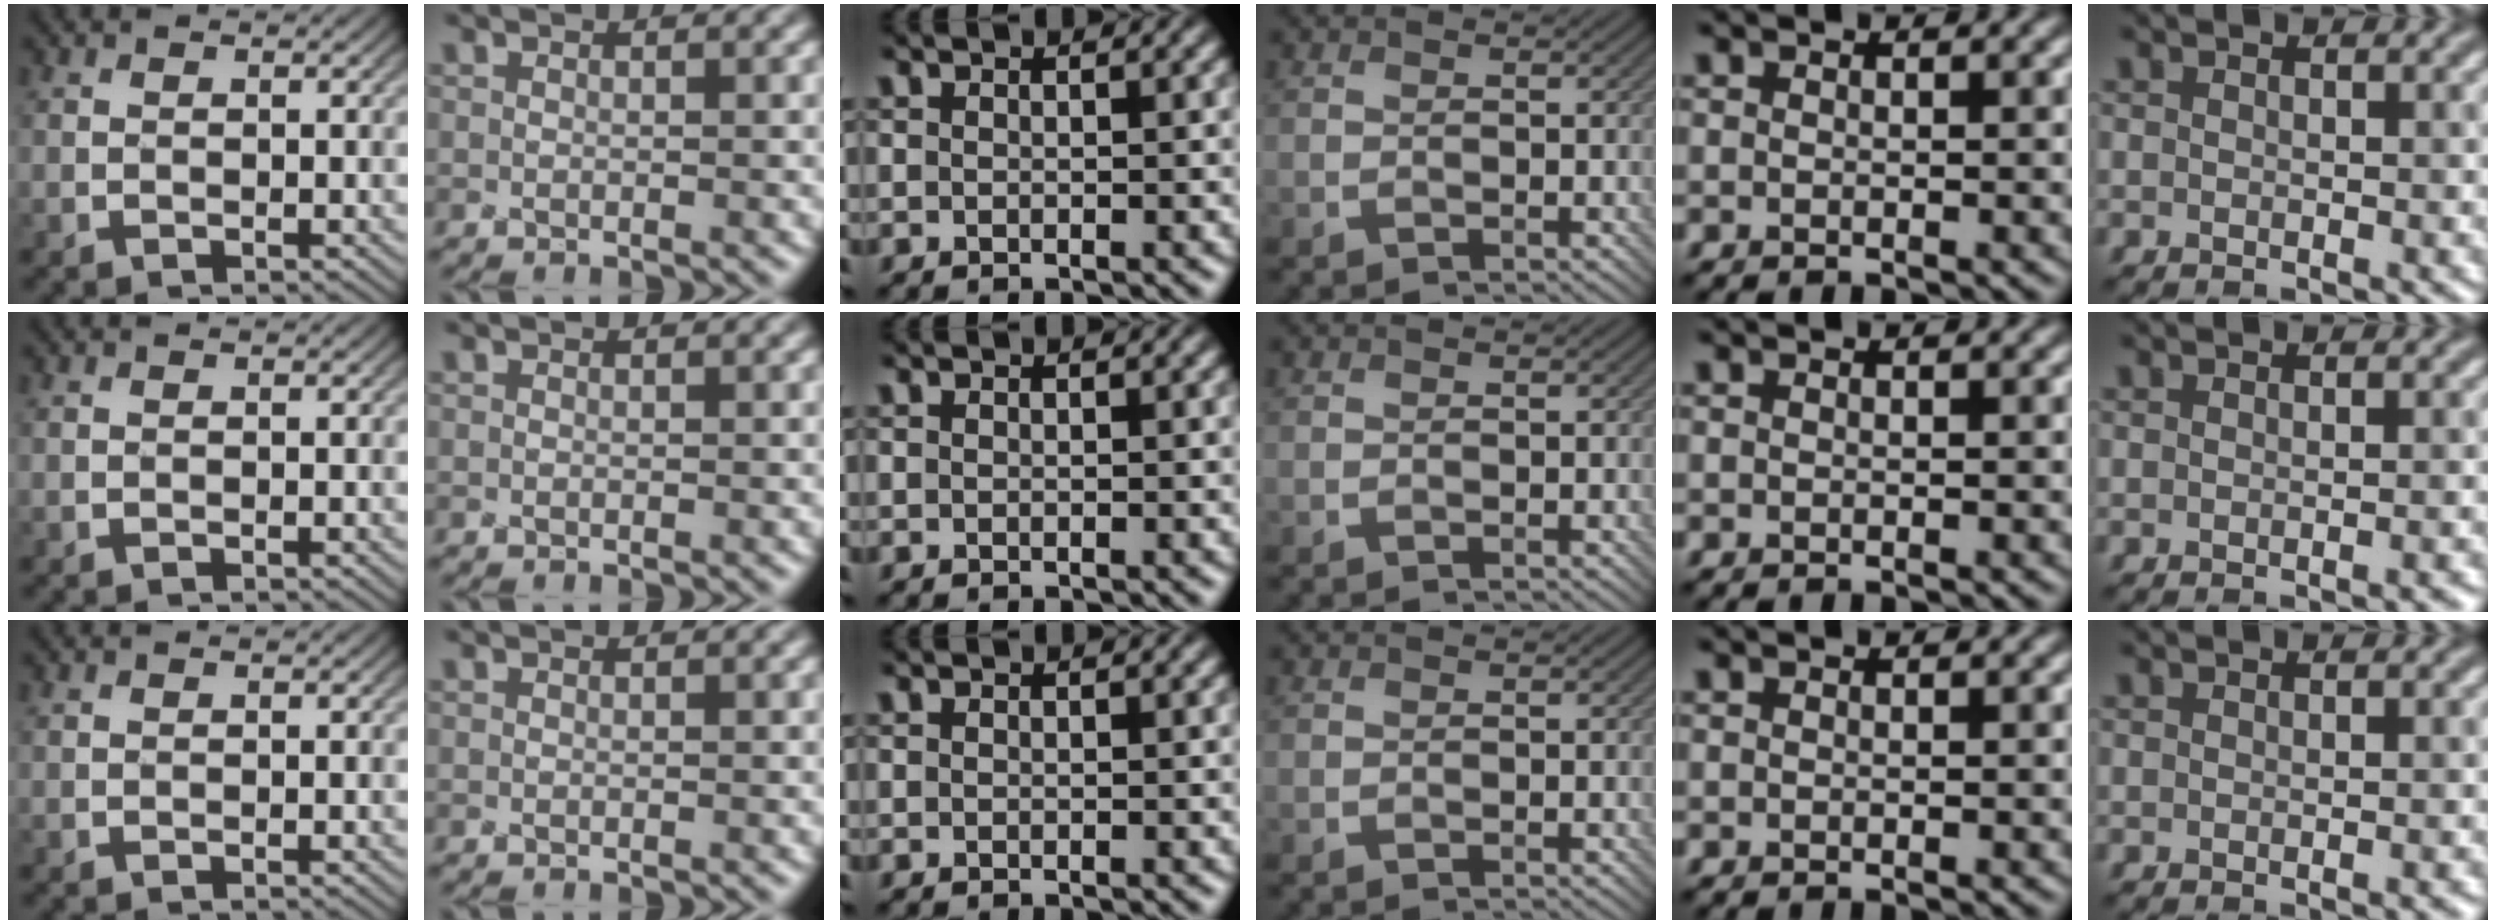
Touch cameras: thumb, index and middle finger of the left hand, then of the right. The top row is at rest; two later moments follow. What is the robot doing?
{"motion": "screw", "object": "bottle cap"}